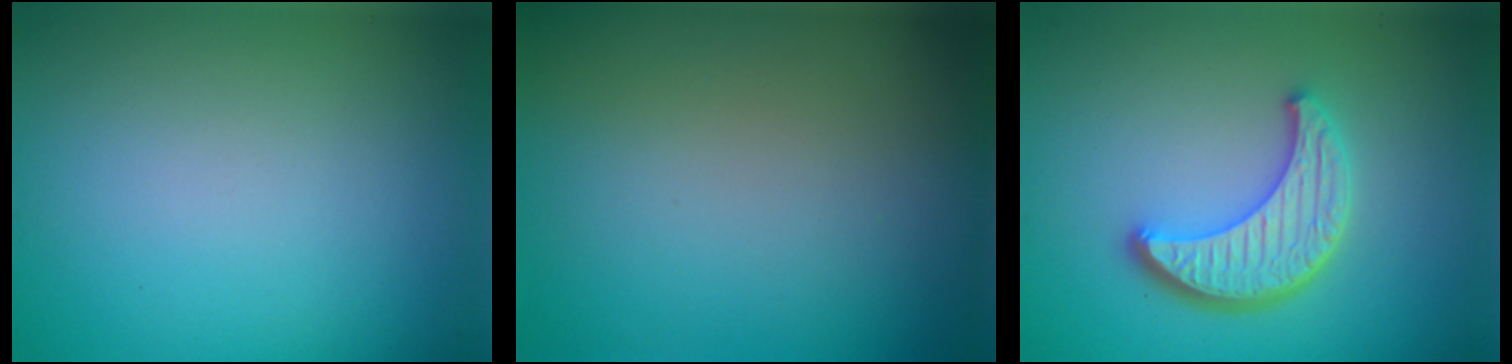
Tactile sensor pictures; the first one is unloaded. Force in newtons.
{"total": 0.0}
{"total": 4.5, "press": 3.8, "slide": 2.5}